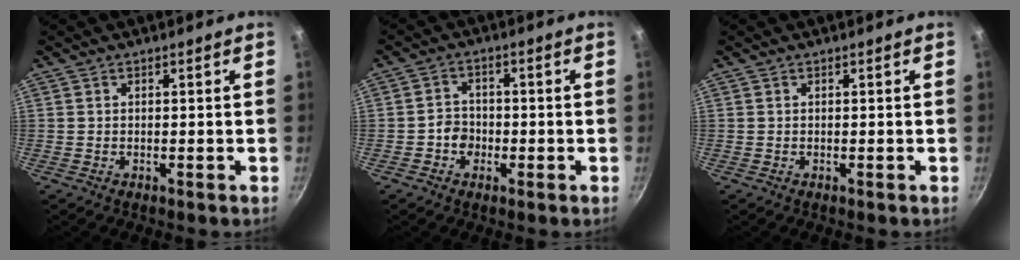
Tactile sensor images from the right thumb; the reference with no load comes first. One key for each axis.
{"total": 4.0, "fx": -1.2, "fy": 3.4, "fz": 1.7, "tx": -0.009, "ty": 0.013, "tz": -0.028}
{"total": 0.0}